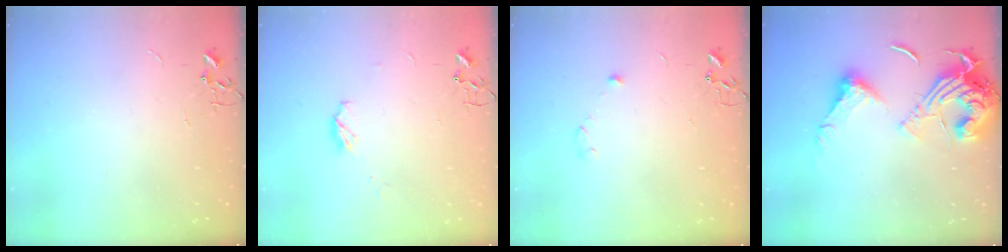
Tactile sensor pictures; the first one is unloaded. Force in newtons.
{"total": 5.6, "press": 5.5, "slide": 0.4}
{"total": 4.0, "press": 3.7, "slide": 1.6}
{"total": 16.9, "press": 16.7, "slide": 2.0}